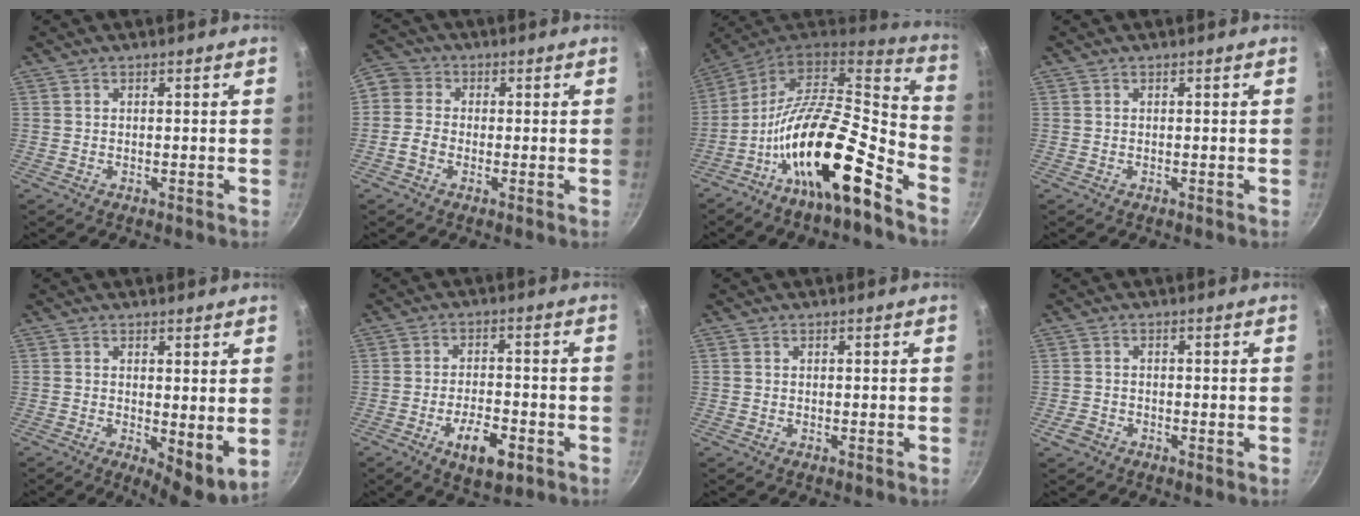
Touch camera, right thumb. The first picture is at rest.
{"total": 5.5, "force": [-1.3, 4.7, 2.6], "torque": [-0.027, 0.013, -0.043]}
{"total": 21.5, "force": [-11.6, 9.4, 15.4], "torque": [-0.200, 0.104, -0.218]}
{"total": 0.0}
{"total": 6.6, "force": [0.8, 2.6, 6.0], "torque": [-0.078, -0.020, 0.014]}
{"total": 8.5, "force": [-3.8, 3.8, 6.6], "torque": [-0.095, 0.016, -0.058]}
{"total": 0.0}
{"total": 2.1, "force": [-1.2, 1.4, 1.0], "torque": [-0.021, 0.008, -0.024]}